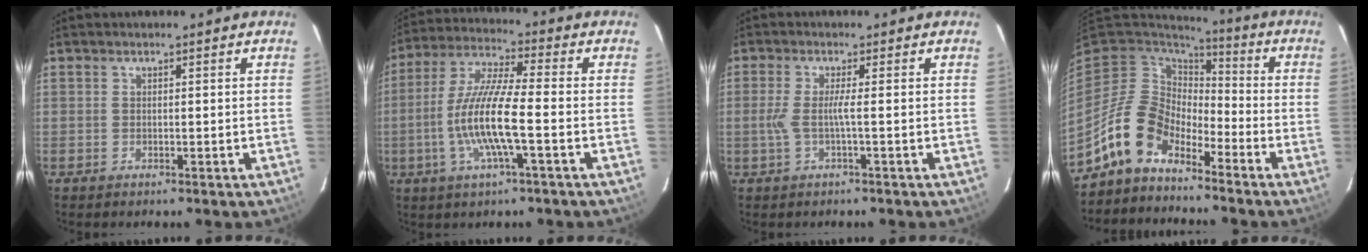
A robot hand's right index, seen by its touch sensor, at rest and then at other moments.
{"total": 12.5, "force": [-3.2, 1.4, 12.0], "torque": [-0.247, -0.002, -0.064]}
{"total": 3.2, "force": [-0.7, -0.5, 3.1], "torque": [-0.074, -0.002, -0.013]}
{"total": 11.3, "force": [-8.0, 6.4, 4.8], "torque": [-0.101, 0.022, -0.159]}